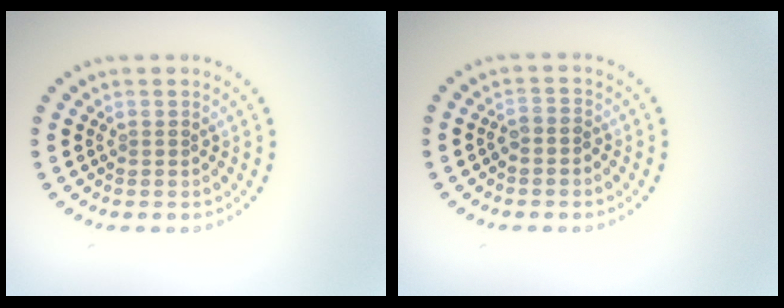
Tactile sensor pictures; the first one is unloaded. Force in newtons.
{"total": 1.1, "press": 0.8, "slide": 0.7}